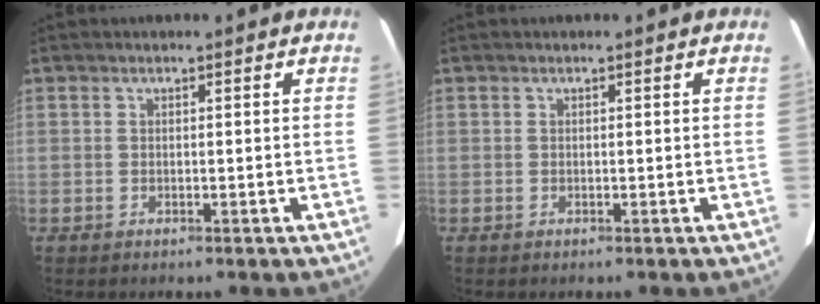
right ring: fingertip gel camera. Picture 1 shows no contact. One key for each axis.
{"total": 0.0}